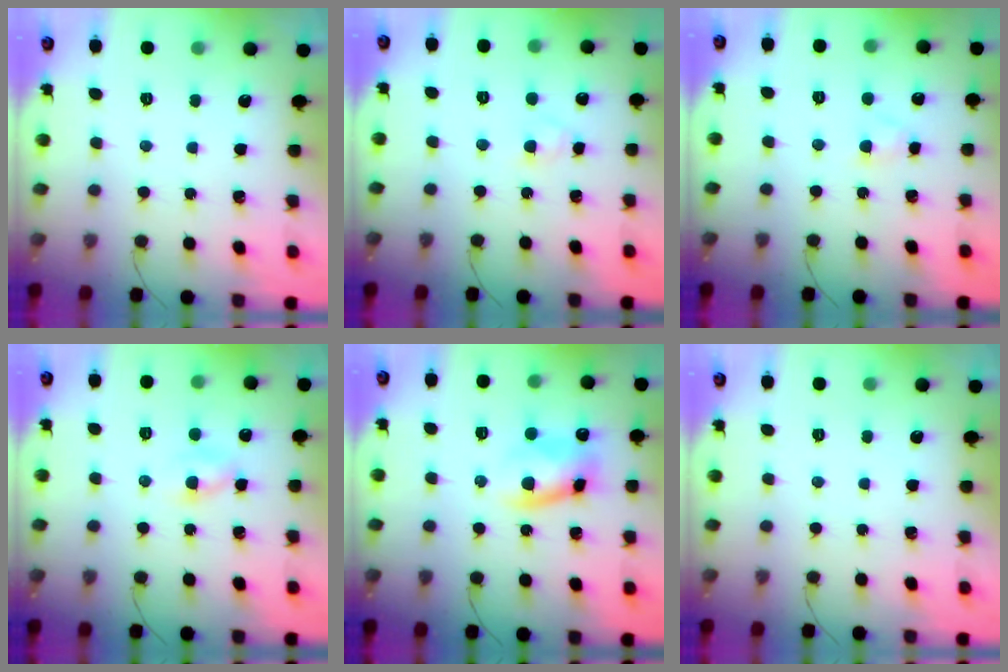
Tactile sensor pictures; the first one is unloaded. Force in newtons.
{"total": 2.6, "press": 2.4, "slide": 1.1}
{"total": 2.3, "press": 2.1, "slide": 1.0}
{"total": 2.3, "press": 2.1, "slide": 1.0}
{"total": 8.9, "press": 8.9, "slide": 0.8}
{"total": 0.0}